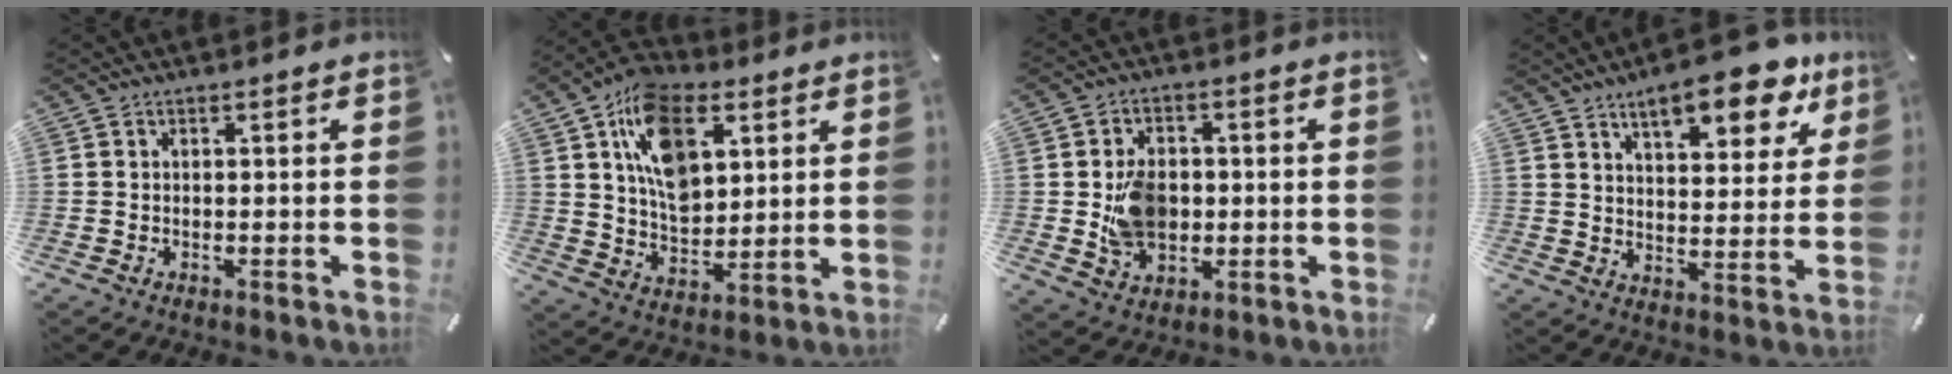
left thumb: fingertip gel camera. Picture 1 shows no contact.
{"total": 16.5, "force": [6.8, 10.6, 10.6], "torque": [-0.185, -0.004, 0.125]}
{"total": 10.3, "force": [-0.5, 8.1, 6.3], "torque": [-0.118, 0.005, -0.007]}
{"total": 14.4, "force": [9.8, 5.6, 8.9], "torque": [-0.118, -0.050, 0.162]}